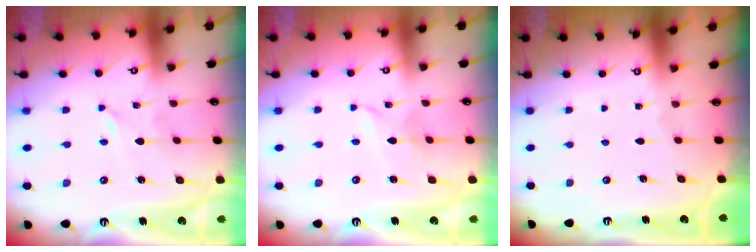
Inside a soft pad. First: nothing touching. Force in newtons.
{"total": 3.2, "press": 3.2, "slide": 0.1}
{"total": 0.0}